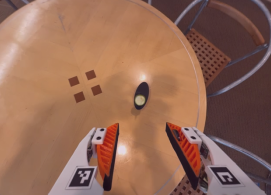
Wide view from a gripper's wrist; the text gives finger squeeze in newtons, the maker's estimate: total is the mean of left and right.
{"total": 0.0}